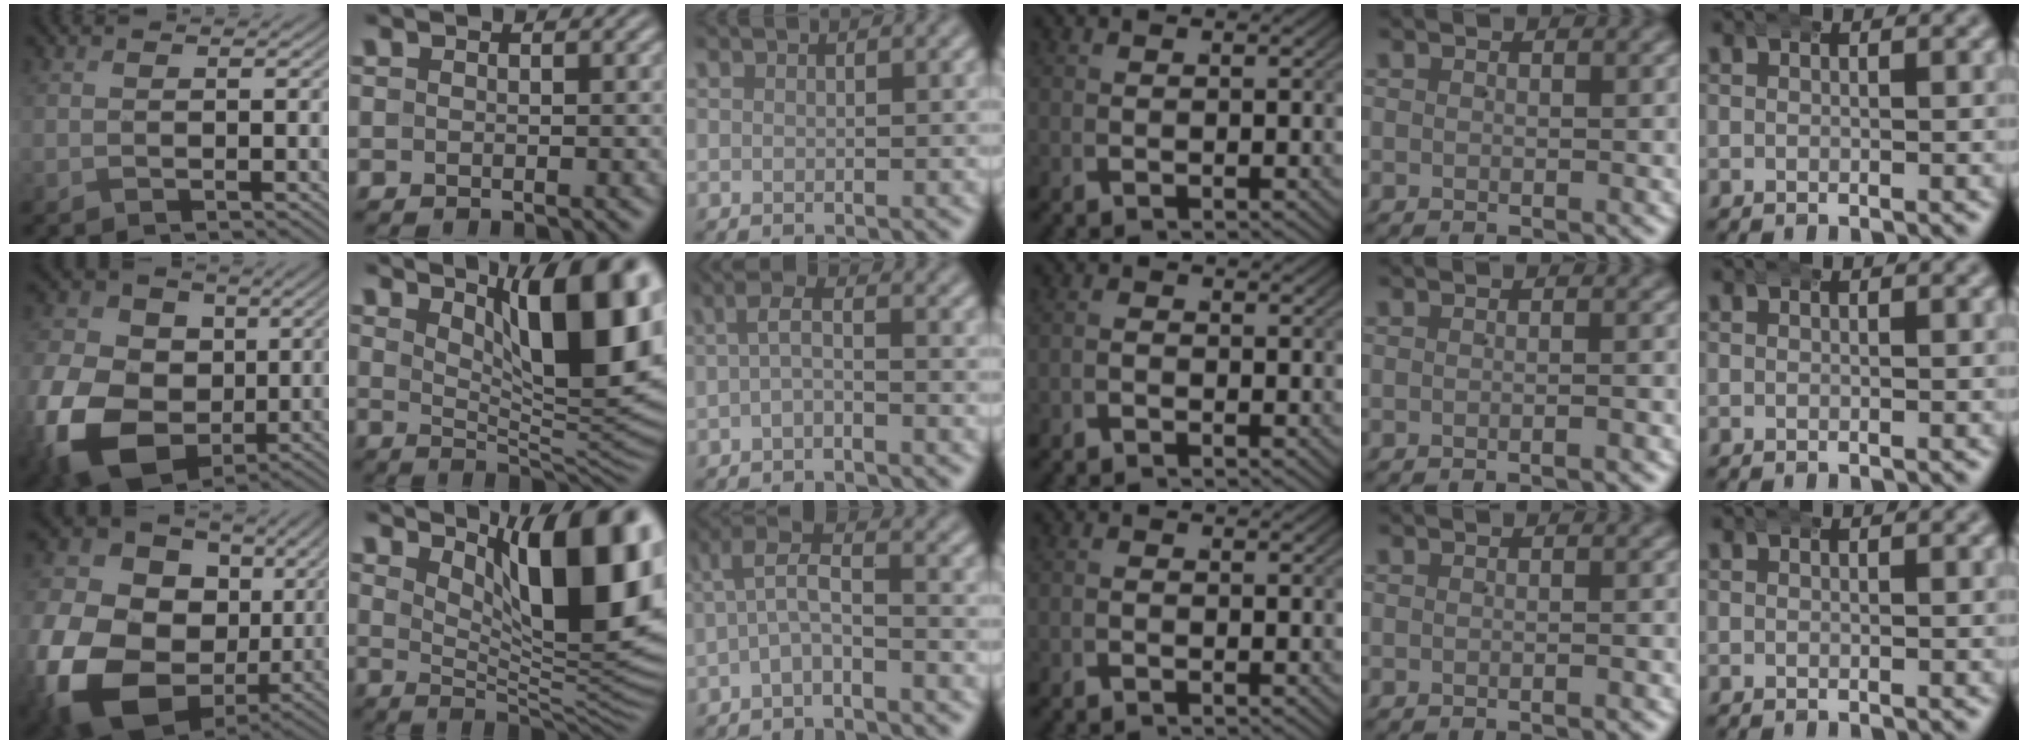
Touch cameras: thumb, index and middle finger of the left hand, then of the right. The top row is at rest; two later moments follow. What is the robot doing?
{"motion": "wrap", "object": "aluminum foil"}